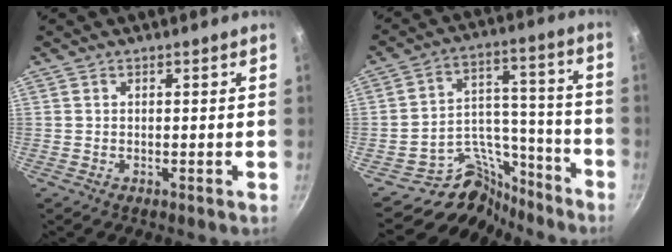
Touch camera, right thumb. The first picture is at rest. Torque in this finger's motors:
{"motor_torque": [-0.38, -0.25, 0.63, -0.49, -0.12]}